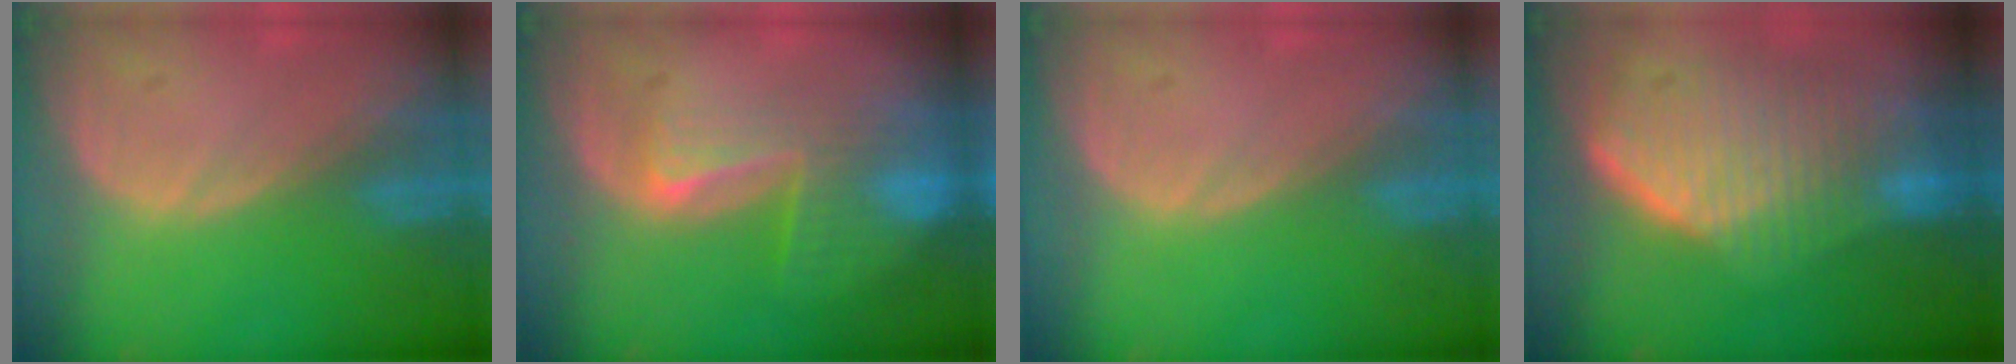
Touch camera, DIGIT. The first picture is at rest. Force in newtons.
{"total": 8.2, "press": 7.1, "slide": 4.1}
{"total": 0.0}
{"total": 10.4, "press": 9.0, "slide": 5.1}